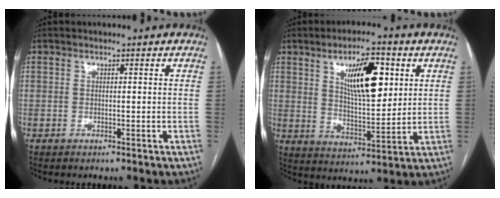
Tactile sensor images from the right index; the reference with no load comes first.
{"total": 11.8, "force": [4.4, 3.6, 10.3], "torque": [-0.172, 0.005, 0.078]}